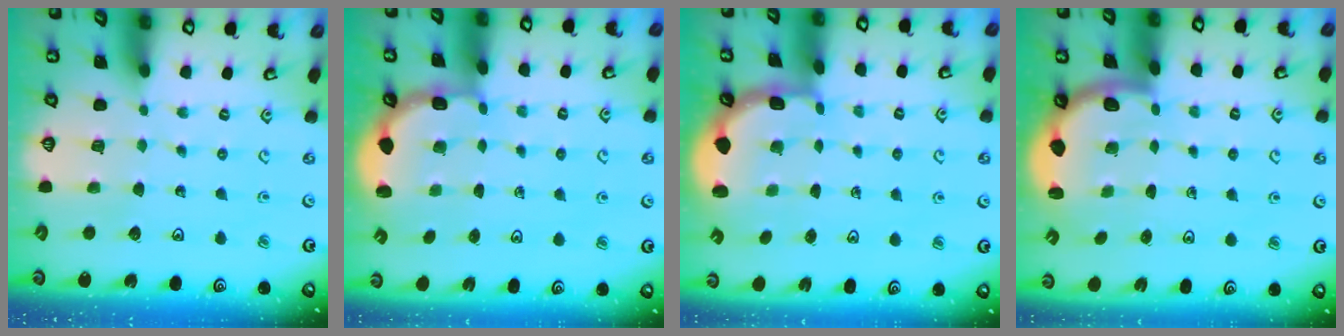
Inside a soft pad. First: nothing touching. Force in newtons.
{"total": 3.1, "press": 2.4, "slide": 1.9}
{"total": 3.0, "press": 2.0, "slide": 2.2}
{"total": 2.4, "press": 2.3, "slide": 0.6}